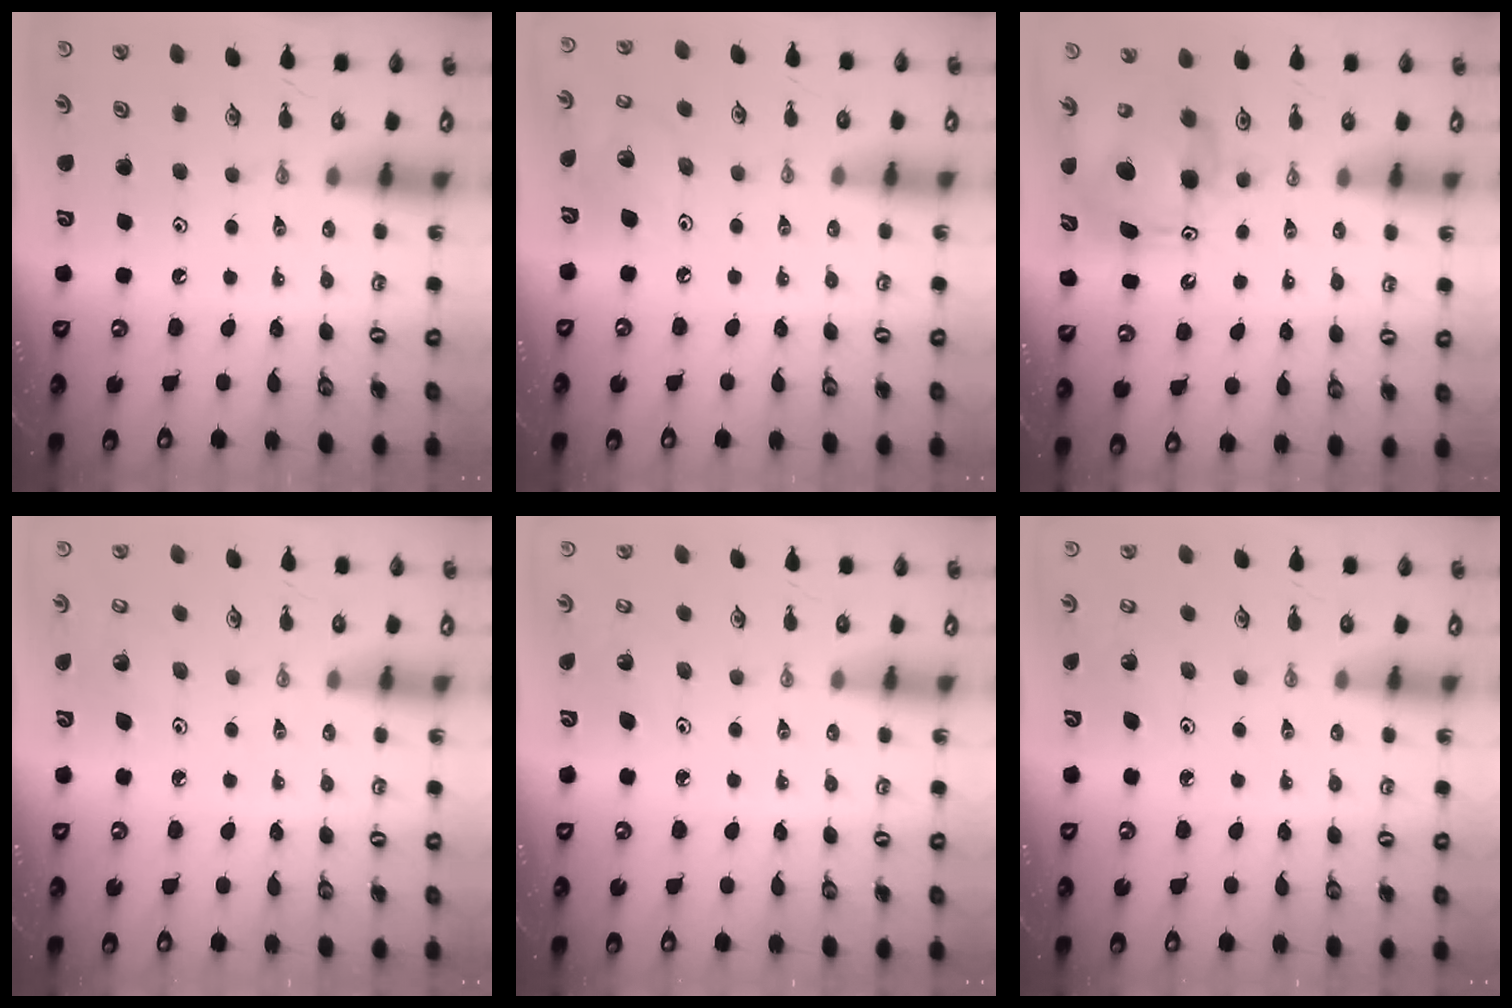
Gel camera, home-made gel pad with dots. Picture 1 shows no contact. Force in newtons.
{"total": 8.1, "press": 8.0, "slide": 1.2}
{"total": 11.1, "press": 11.1, "slide": 1.1}
{"total": 3.0, "press": 2.9, "slide": 0.5}
{"total": 2.3, "press": 2.3, "slide": 0.3}
{"total": 2.3, "press": 2.3, "slide": 0.3}